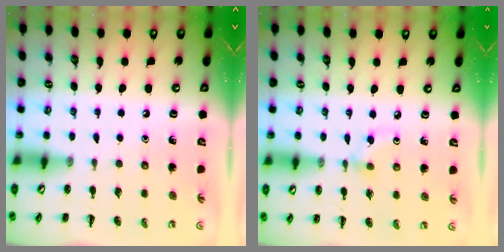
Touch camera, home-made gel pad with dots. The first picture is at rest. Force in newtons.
{"total": 2.9, "press": 2.8, "slide": 0.7}